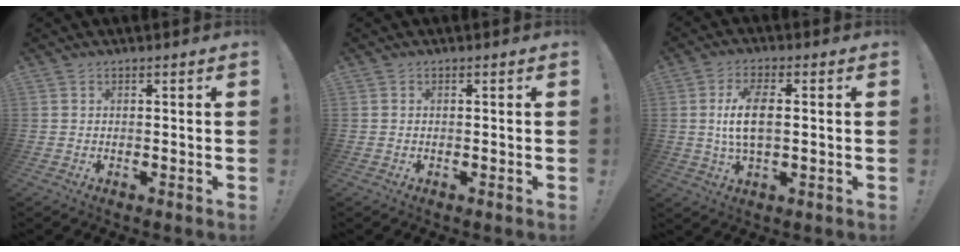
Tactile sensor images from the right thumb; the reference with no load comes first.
{"total": 0.0}
{"total": 8.9, "force": [0.5, 3.9, 8.0], "torque": [-0.153, -0.001, 0.007]}